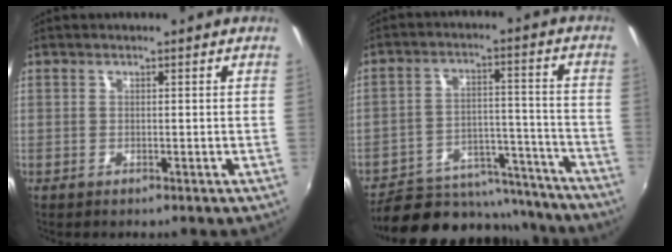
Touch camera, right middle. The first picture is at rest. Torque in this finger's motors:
{"motor_torque": [1.06, -1.08, 0.44, 0.15]}